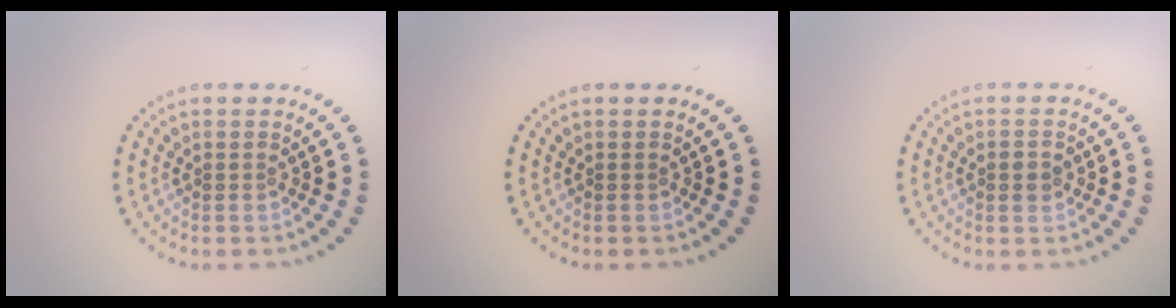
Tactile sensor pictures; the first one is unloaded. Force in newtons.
{"total": 0.0}
{"total": 1.4, "press": 1.4, "slide": 0.1}